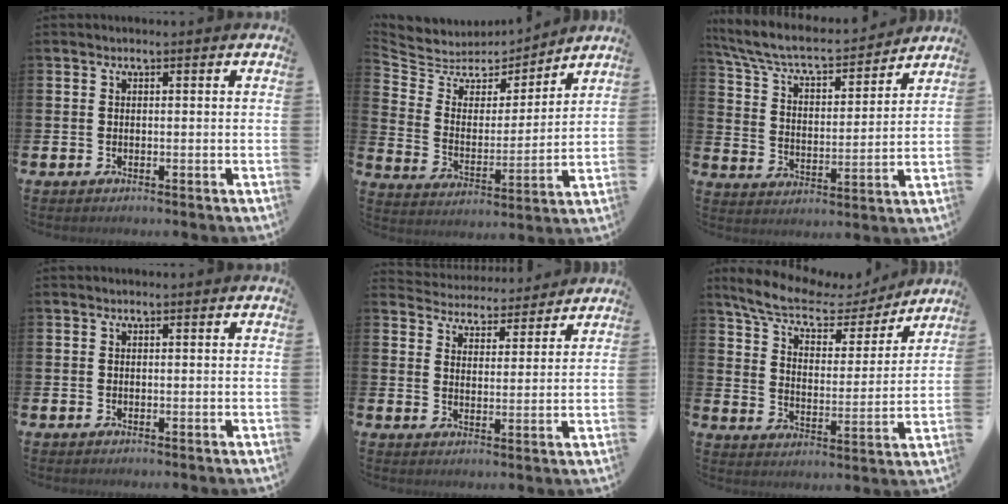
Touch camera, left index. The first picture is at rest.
{"total": 5.3, "force": [4.7, 2.5, 0.1], "torque": [-0.045, -0.044, 0.078]}
{"total": 7.6, "force": [6.8, 1.9, 2.7], "torque": [-0.088, -0.049, 0.114]}
{"total": 0.0}
{"total": 4.4, "force": [4.2, 1.0, -0.5], "torque": [-0.011, -0.038, 0.073]}
{"total": 7.9, "force": [6.8, 2.6, 3.2], "torque": [-0.093, -0.042, 0.113]}